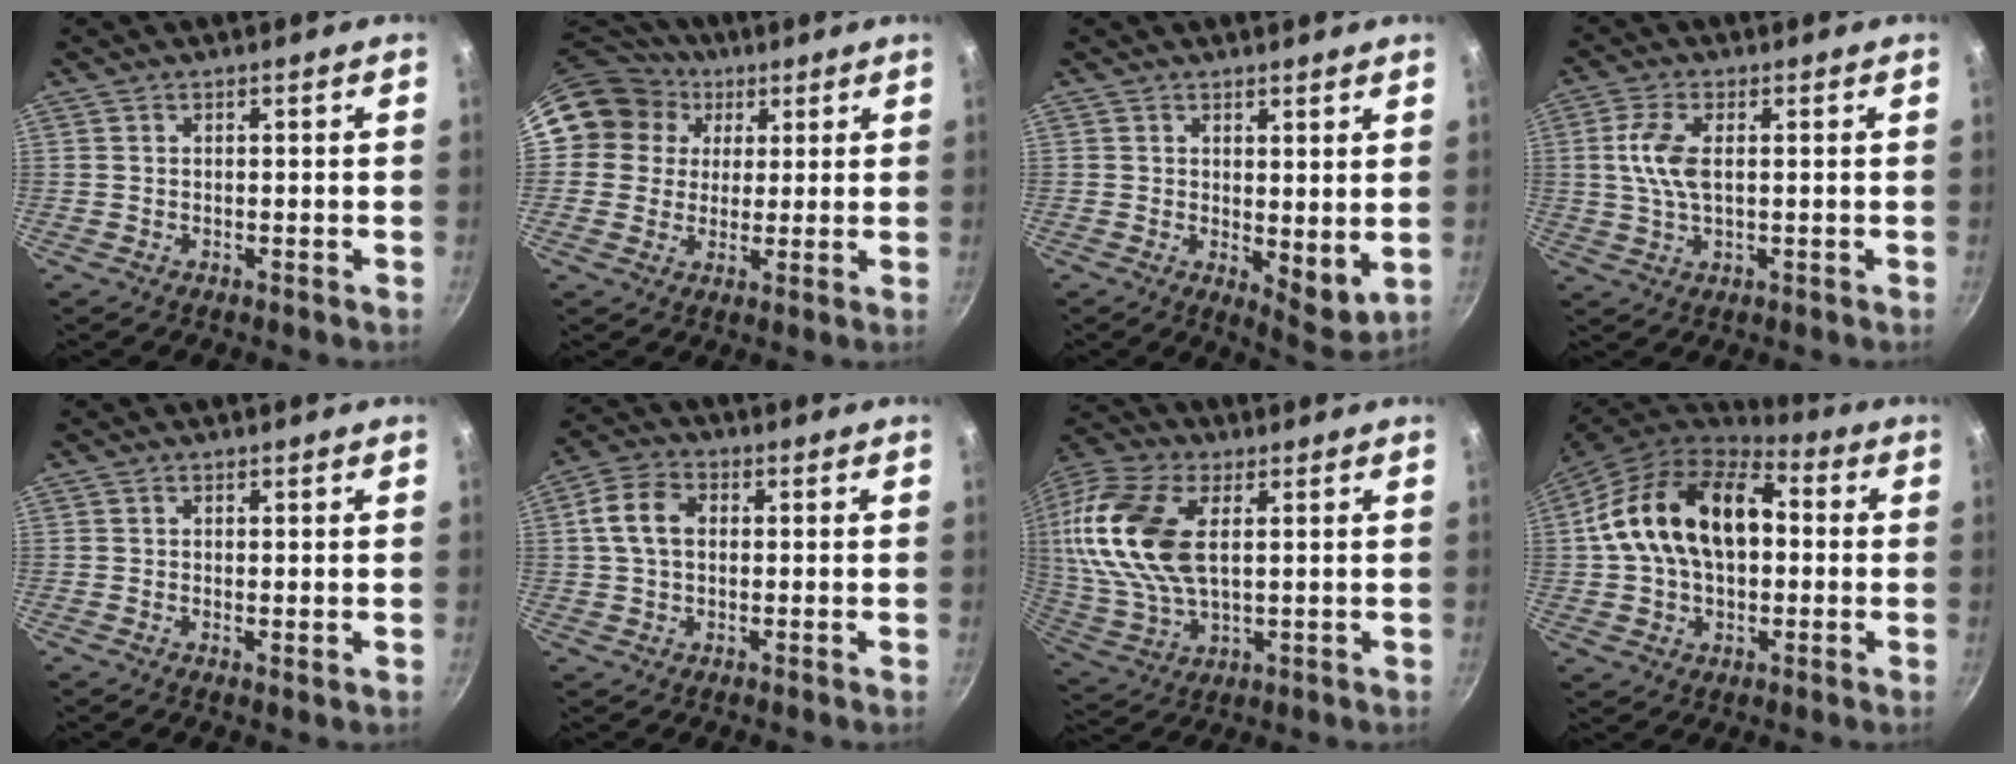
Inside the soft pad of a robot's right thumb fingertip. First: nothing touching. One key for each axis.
{"total": 12.5, "fx": 4.6, "fy": 11.3, "fz": 3.1, "tx": -0.030, "ty": 0.010, "tz": 0.068}
{"total": 7.3, "fx": 1.2, "fy": 3.4, "fz": 6.3, "tx": -0.076, "ty": -0.028, "tz": 0.023}
{"total": 7.0, "fx": 0.9, "fy": 3.3, "fz": 6.1, "tx": -0.129, "ty": 0.006, "tz": 0.016}
{"total": 0.9, "fx": 0.3, "fy": 0.5, "fz": 0.7, "tx": -0.012, "ty": -0.007, "tz": 0.001}
{"total": 7.4, "fx": 0.9, "fy": 5.2, "fz": 5.1, "tx": -0.095, "ty": 0.017, "tz": 0.008}
{"total": 20.8, "fx": 4.5, "fy": 11.7, "fz": 16.6, "tx": -0.348, "ty": 0.000, "tz": 0.084}
{"total": 20.1, "fx": 2.1, "fy": 13.2, "fz": 15.0, "tx": -0.240, "ty": 0.033, "tz": 0.022}